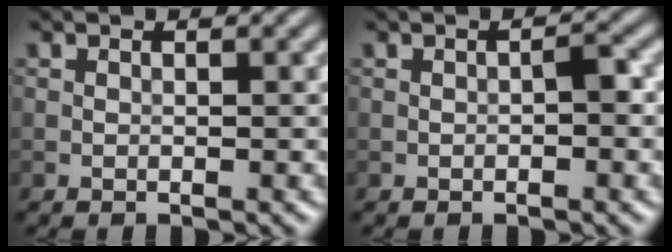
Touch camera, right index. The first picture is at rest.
{"total": 1.2, "force": [-0.4, 0.3, 1.1], "torque": [-0.018, 0.004, -0.005]}